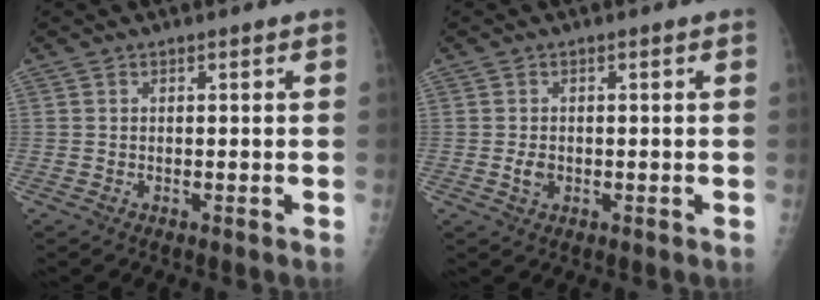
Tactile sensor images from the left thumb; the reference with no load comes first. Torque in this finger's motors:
{"motor_torque": [0.09, 0.25, 0.39, 0.30, 0.00]}